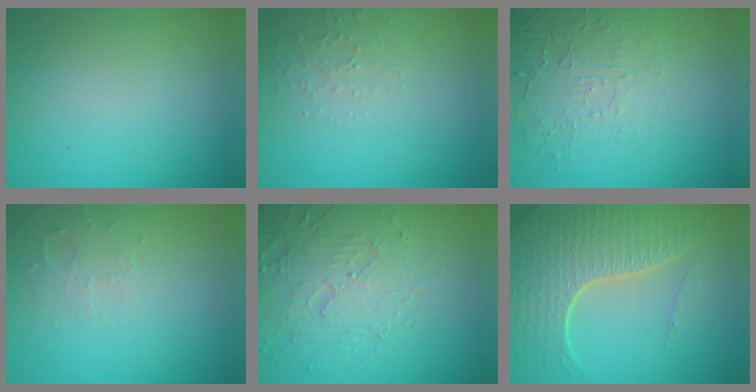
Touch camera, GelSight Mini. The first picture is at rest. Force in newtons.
{"total": 1.3, "press": 1.3, "slide": 0.4}
{"total": 2.1, "press": 1.3, "slide": 1.7}
{"total": 1.8, "press": 1.7, "slide": 0.4}
{"total": 4.5, "press": 4.3, "slide": 1.3}
{"total": 7.1, "press": 5.1, "slide": 5.0}